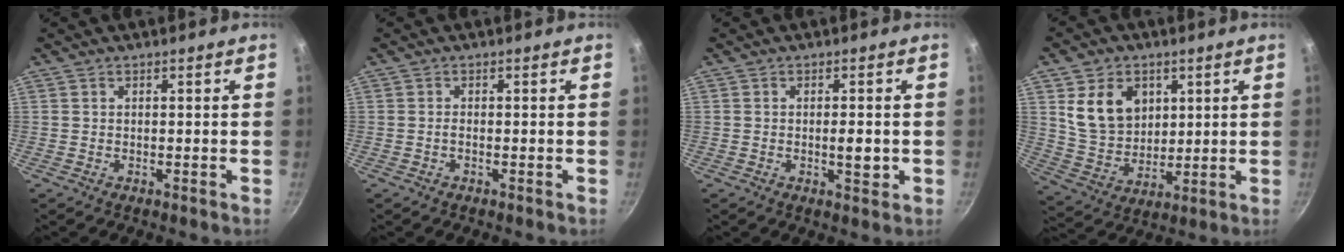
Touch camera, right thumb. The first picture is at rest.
{"total": 0.7, "force": [-0.3, 0.2, 0.5], "torque": [-0.012, 0.004, -0.009]}
{"total": 3.5, "force": [-0.5, 1.3, 3.2], "torque": [-0.044, 0.000, -0.008]}
{"total": 12.3, "force": [3.9, 9.5, 6.7], "torque": [-0.091, -0.021, 0.082]}